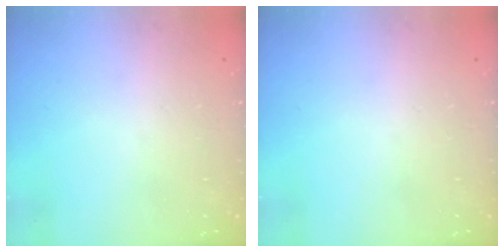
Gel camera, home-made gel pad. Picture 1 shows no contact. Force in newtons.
{"total": 0.0}